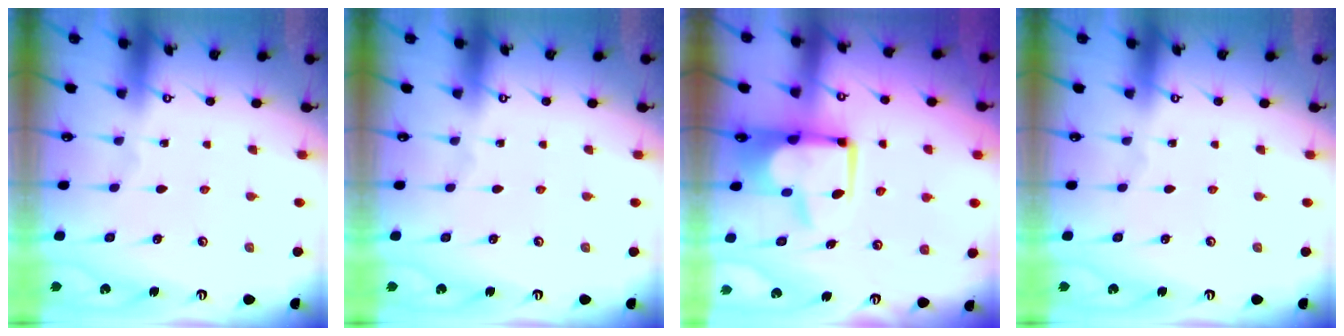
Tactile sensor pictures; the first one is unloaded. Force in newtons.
{"total": 0.0}
{"total": 3.7, "press": 3.4, "slide": 1.5}
{"total": 0.0}